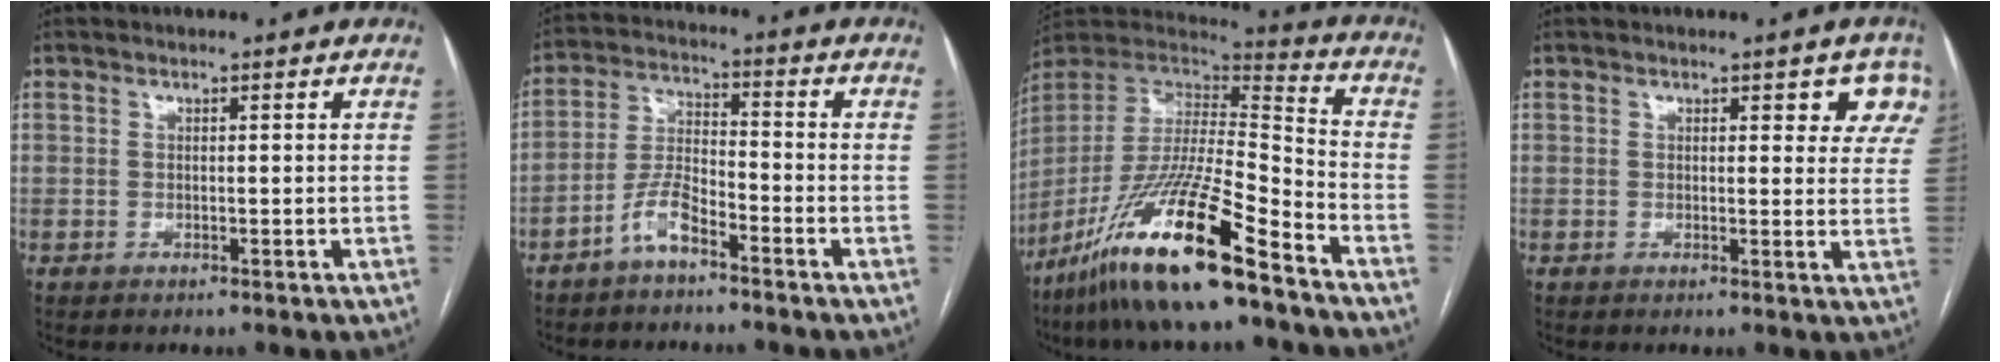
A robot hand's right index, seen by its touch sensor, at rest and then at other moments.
{"total": 5.9, "force": [-4.2, 1.5, 4.0], "torque": [-0.092, 0.007, -0.085]}
{"total": 22.4, "force": [-15.4, 1.5, 16.2], "torque": [-0.332, -0.040, -0.288]}
{"total": 5.9, "force": [3.5, 2.7, 3.9], "torque": [-0.023, -0.001, 0.025]}